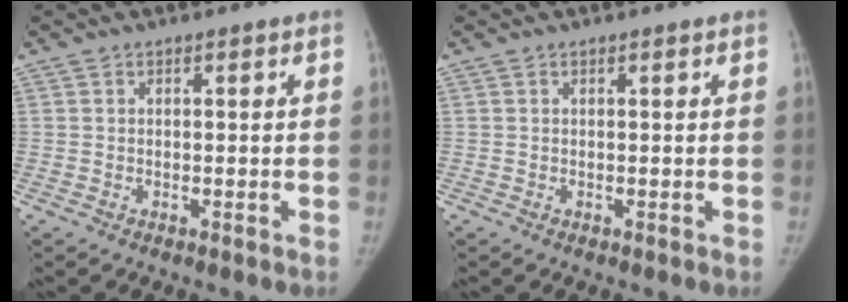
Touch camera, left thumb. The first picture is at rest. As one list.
[{"total": 0.0}]